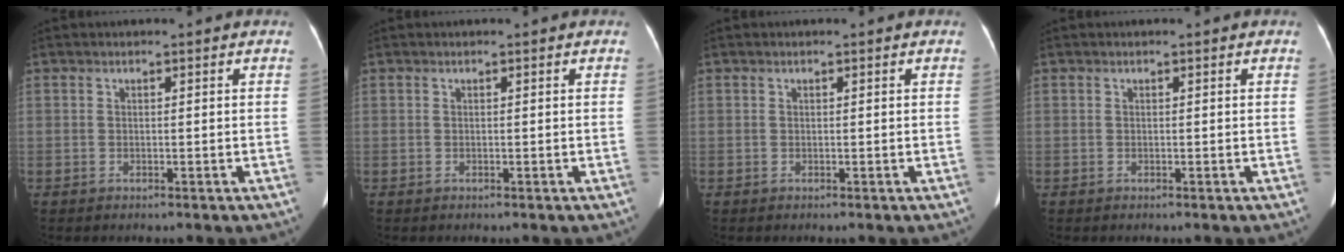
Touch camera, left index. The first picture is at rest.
{"total": 0.0}
{"total": 0.0}
{"total": 0.0}